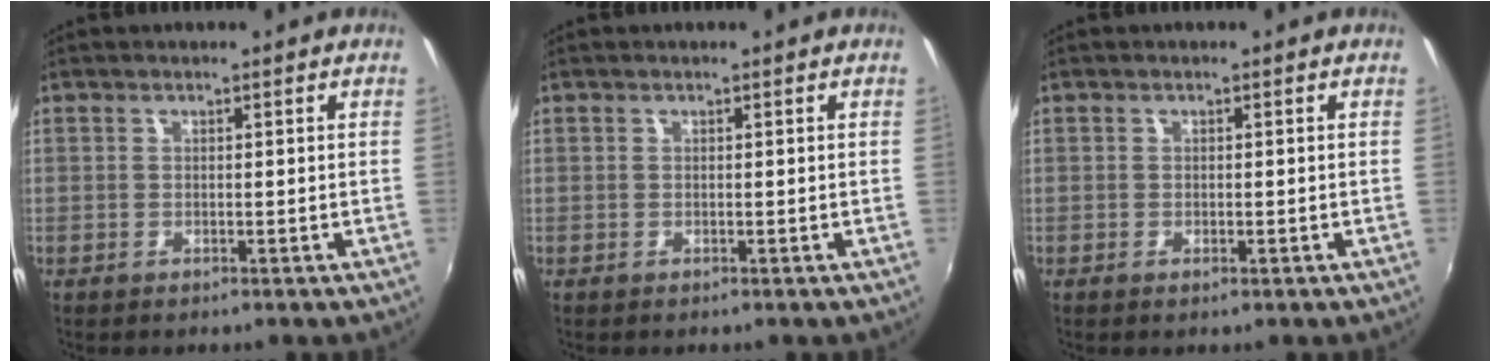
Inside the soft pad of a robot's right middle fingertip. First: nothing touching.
{"total": 0.0}
{"total": 0.6, "force": [-0.3, 0.2, 0.4], "torque": [-0.007, 0.000, -0.004]}